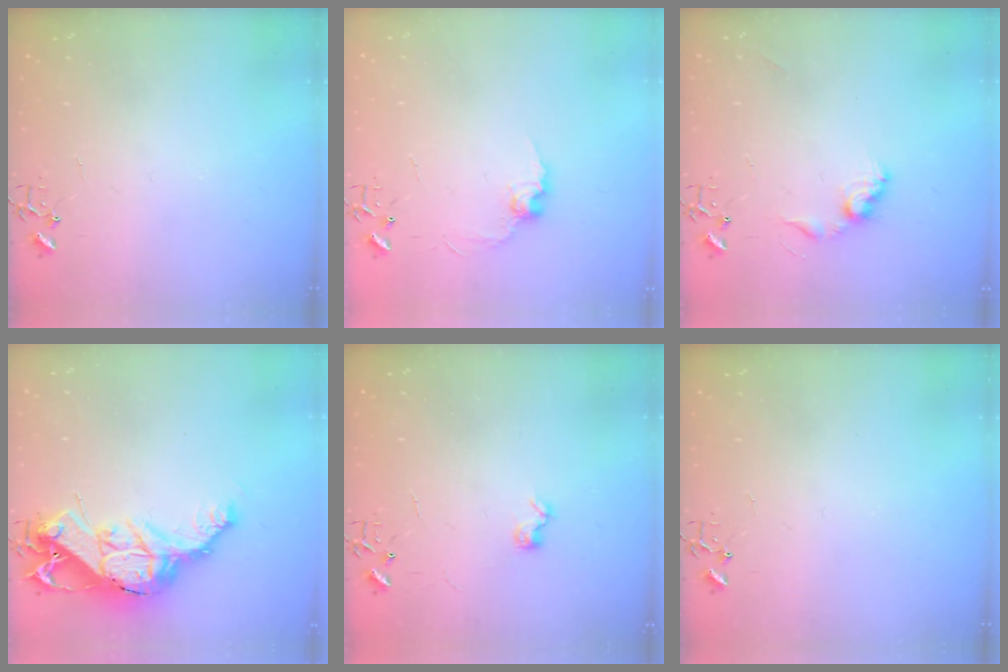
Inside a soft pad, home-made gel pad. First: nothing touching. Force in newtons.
{"total": 8.0, "press": 8.0, "slide": 0.5}
{"total": 9.2, "press": 9.2, "slide": 0.5}
{"total": 16.4, "press": 16.4, "slide": 1.3}
{"total": 6.5, "press": 6.4, "slide": 0.6}
{"total": 0.0}